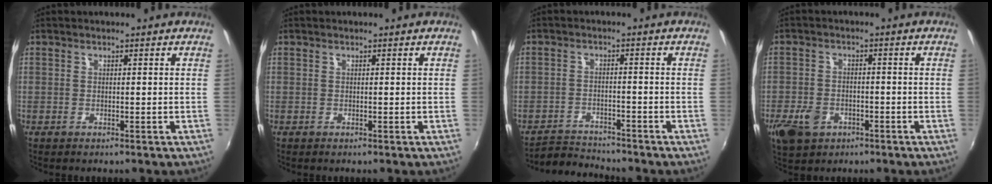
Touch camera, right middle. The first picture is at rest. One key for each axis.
{"total": 0.0}
{"total": 5.4, "fx": -5.4, "fy": 0.8, "fz": -0.1, "tx": -0.020, "ty": 0.005, "tz": -0.099}
{"total": 8.4, "fx": -4.3, "fy": 5.8, "fz": 4.2, "tx": -0.115, "ty": -0.008, "tz": -0.073}